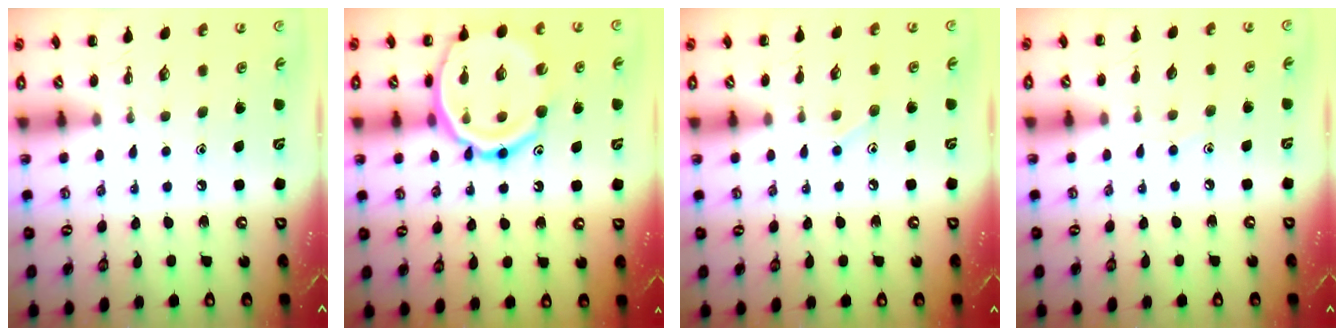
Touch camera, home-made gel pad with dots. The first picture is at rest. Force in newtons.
{"total": 20.2, "press": 20.0, "slide": 2.7}
{"total": 6.6, "press": 6.2, "slide": 2.3}
{"total": 2.5, "press": 2.3, "slide": 0.9}